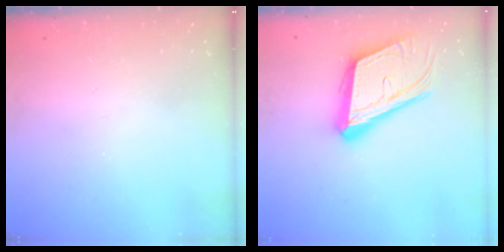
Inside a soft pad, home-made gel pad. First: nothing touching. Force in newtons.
{"total": 20.0, "press": 19.6, "slide": 3.9}